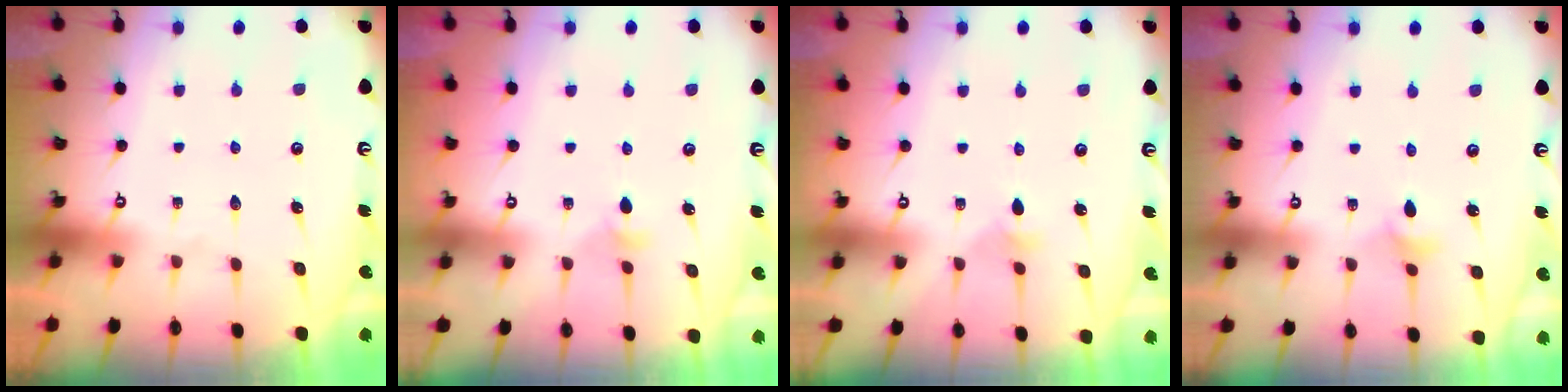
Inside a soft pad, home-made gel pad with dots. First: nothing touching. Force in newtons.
{"total": 3.9, "press": 3.8, "slide": 0.9}
{"total": 2.3, "press": 2.3, "slide": 0.4}
{"total": 3.1, "press": 3.0, "slide": 0.6}